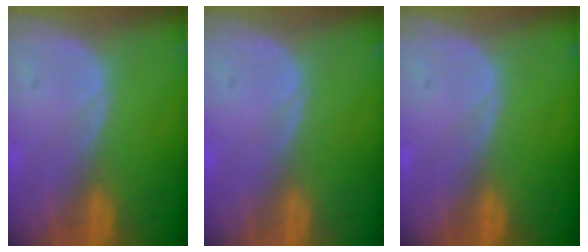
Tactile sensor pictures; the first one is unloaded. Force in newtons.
{"total": 0.0}
{"total": 0.0}